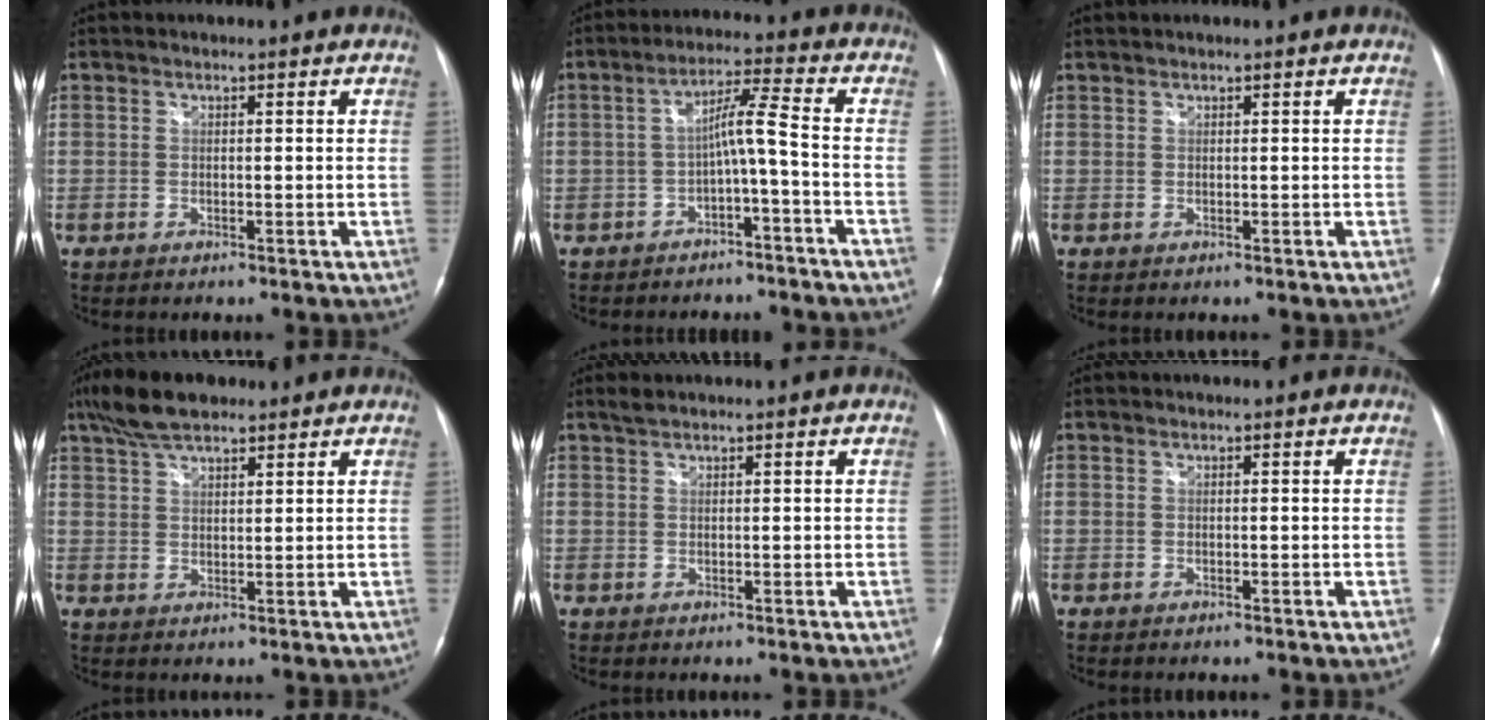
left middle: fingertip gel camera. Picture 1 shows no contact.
{"total": 5.8, "force": [-2.1, -0.5, 5.4], "torque": [-0.090, 0.019, -0.035]}
{"total": 0.0}
{"total": 7.6, "force": [5.8, 2.6, 4.3], "torque": [-0.089, 0.017, 0.105]}
{"total": 0.9, "force": [0.8, 0.1, 0.3], "torque": [-0.011, 0.005, 0.018]}
{"total": 0.0}